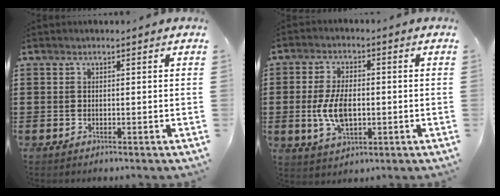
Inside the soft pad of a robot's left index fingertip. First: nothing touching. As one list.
[{"total": 7.5, "force": [-0.6, 3.9, 6.4], "torque": [-0.141, 0.000, -0.014]}]